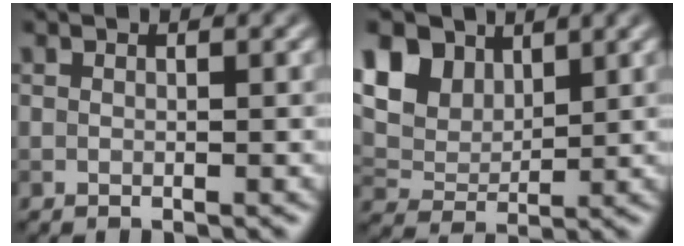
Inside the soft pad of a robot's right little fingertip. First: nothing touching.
{"total": 8.8, "force": [4.7, 5.9, 4.5], "torque": [-0.121, 0.016, 0.081]}